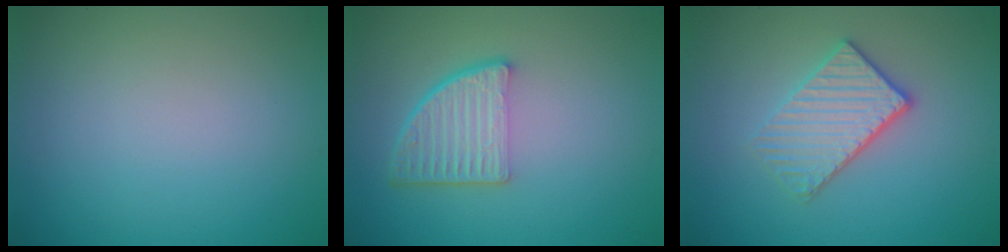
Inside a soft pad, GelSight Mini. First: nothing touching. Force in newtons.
{"total": 4.7, "press": 3.3, "slide": 3.3}
{"total": 3.5, "press": 3.1, "slide": 1.7}